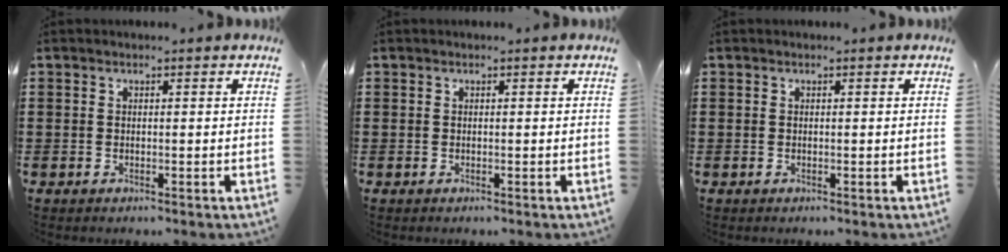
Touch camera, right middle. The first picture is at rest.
{"total": 0.0}
{"total": 0.0}